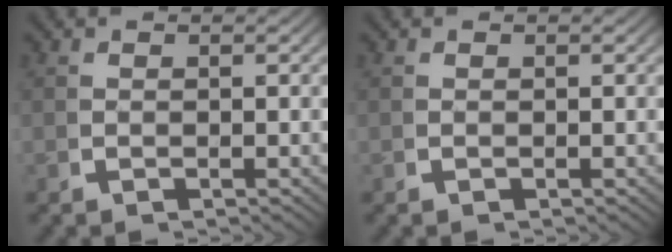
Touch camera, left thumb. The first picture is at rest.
{"total": 0.0}